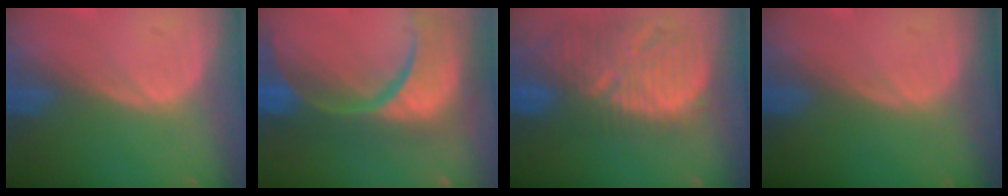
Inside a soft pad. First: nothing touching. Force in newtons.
{"total": 14.9, "press": 11.8, "slide": 9.1}
{"total": 12.9, "press": 11.3, "slide": 6.3}
{"total": 0.0}